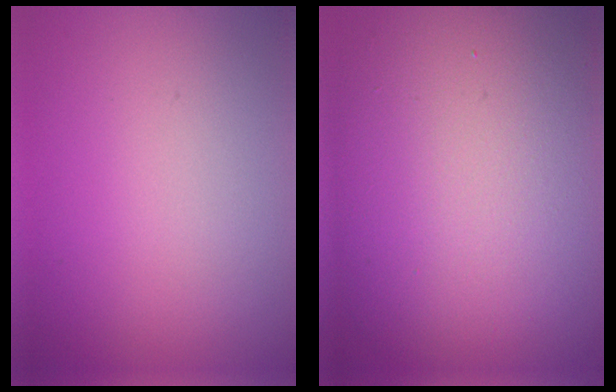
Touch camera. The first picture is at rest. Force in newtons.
{"total": 16.8, "press": 16.7, "slide": 1.2}